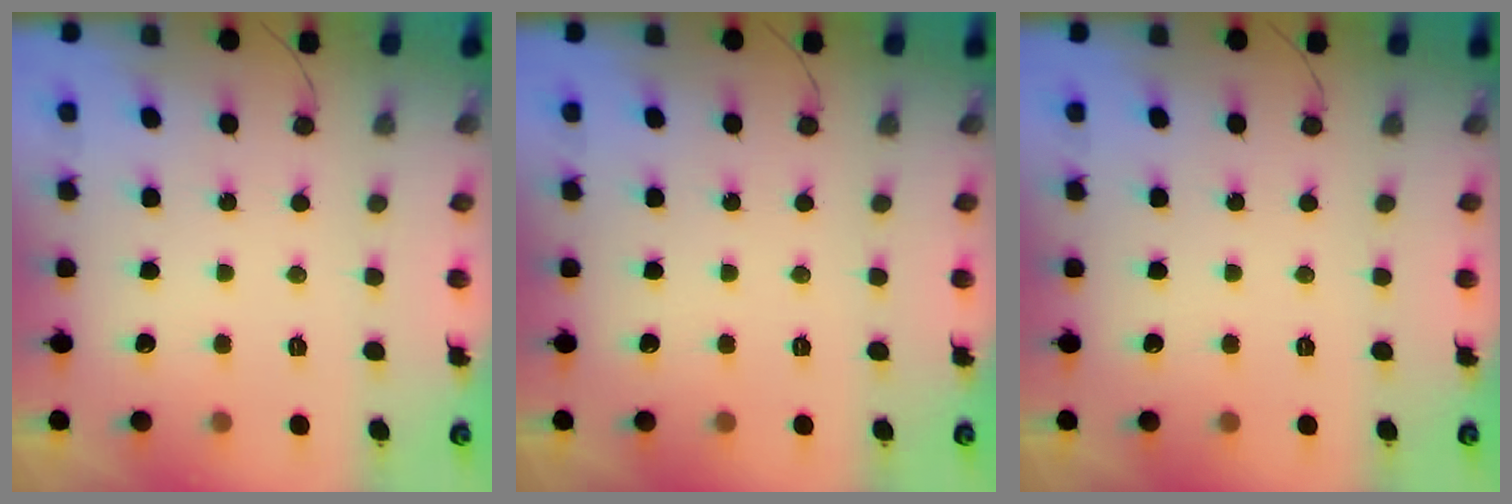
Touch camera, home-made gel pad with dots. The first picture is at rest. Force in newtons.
{"total": 0.0}
{"total": 0.0}